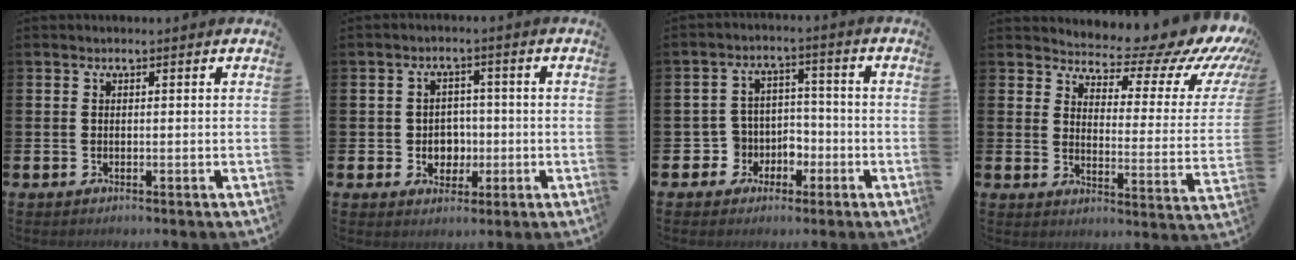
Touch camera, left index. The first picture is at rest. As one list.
[{"total": 3.4, "force": [-0.3, 3.2, 1.1], "torque": [-0.024, 0.001, -0.013]}, {"total": 4.9, "force": [-1.7, 4.5, 0.5], "torque": [-0.033, 0.006, -0.035]}, {"total": 7.7, "force": [6.8, 2.7, 2.6], "torque": [-0.046, -0.061, 0.107]}]